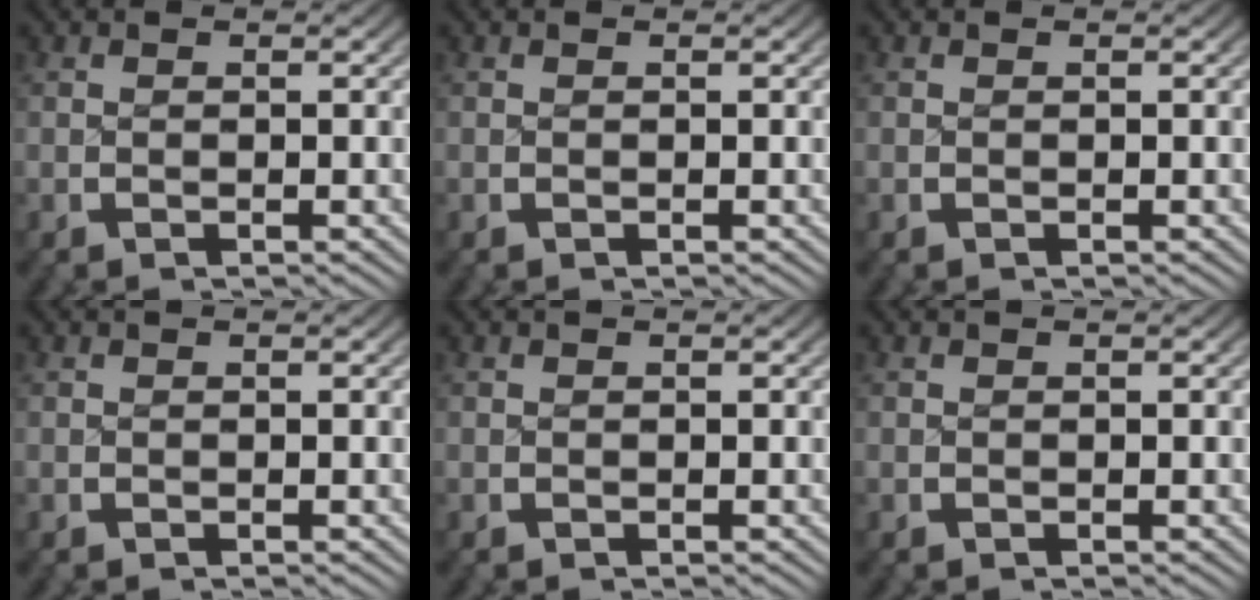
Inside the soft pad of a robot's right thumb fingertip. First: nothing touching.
{"total": 0.0}
{"total": 0.0}
{"total": 0.0}
{"total": 0.0}
{"total": 0.0}